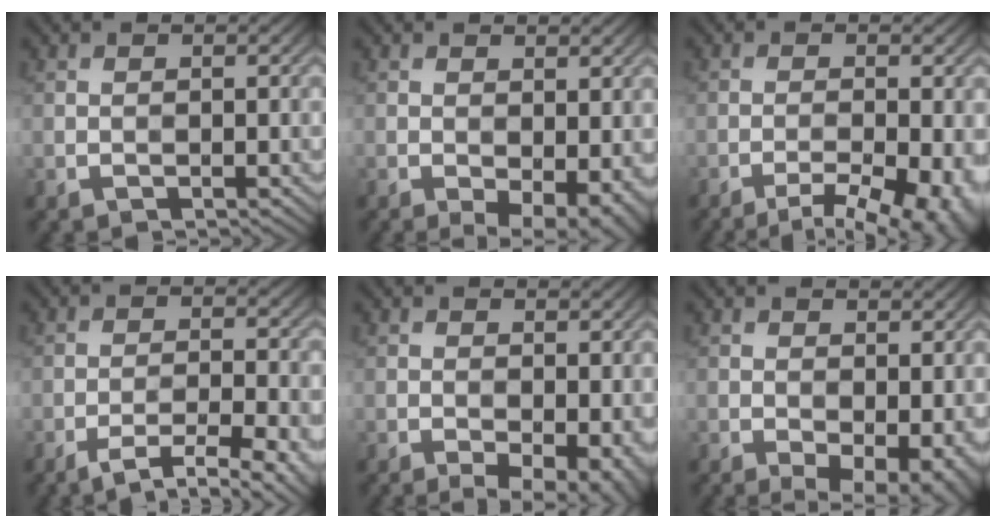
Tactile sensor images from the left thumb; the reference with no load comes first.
{"total": 5.5, "force": [-1.6, 2.9, 4.4], "torque": [-0.064, -0.016, -0.016]}
{"total": 8.6, "force": [-5.1, 2.6, 6.4], "torque": [-0.093, -0.010, -0.058]}
{"total": 8.1, "force": [-5.6, 2.0, 5.6], "torque": [-0.094, -0.002, -0.072]}
{"total": 5.7, "force": [-2.0, 2.9, 4.5], "torque": [-0.065, -0.018, -0.020]}
{"total": 6.5, "force": [-1.7, 3.5, 5.2], "torque": [-0.075, -0.019, -0.014]}